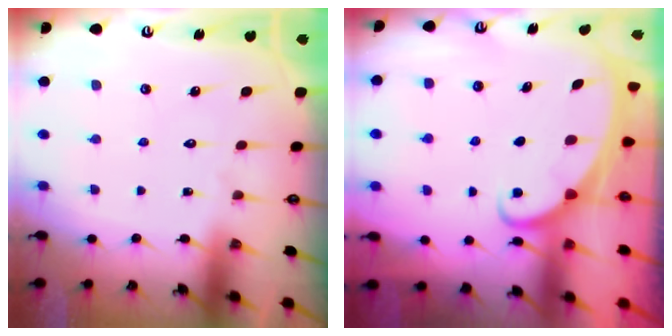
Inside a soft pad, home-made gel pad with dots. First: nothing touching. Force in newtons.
{"total": 2.1, "press": 2.0, "slide": 0.3}